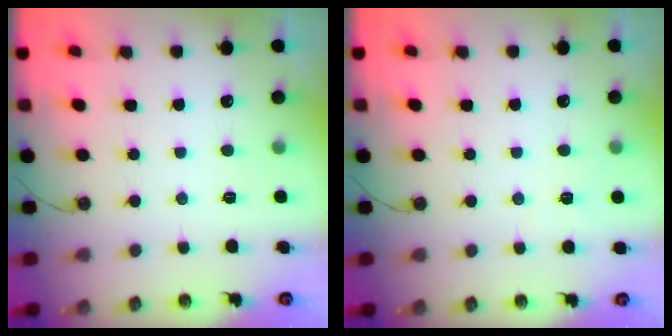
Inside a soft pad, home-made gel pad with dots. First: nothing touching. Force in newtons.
{"total": 3.5, "press": 3.1, "slide": 1.6}